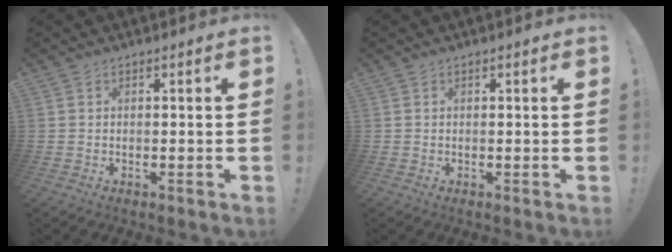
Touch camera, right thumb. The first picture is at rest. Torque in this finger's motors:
{"motor_torque": [-0.07, -0.03, 0.02, 0.02, 0.02]}